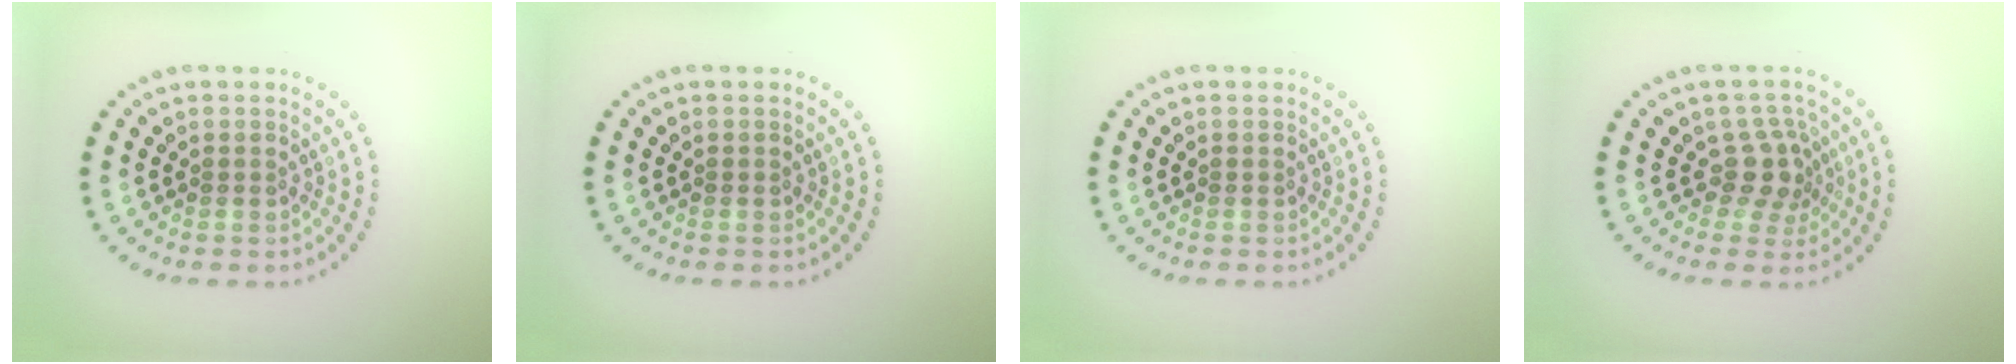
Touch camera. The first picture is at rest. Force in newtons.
{"total": 0.0}
{"total": 0.0}
{"total": 2.8, "press": 2.2, "slide": 1.8}